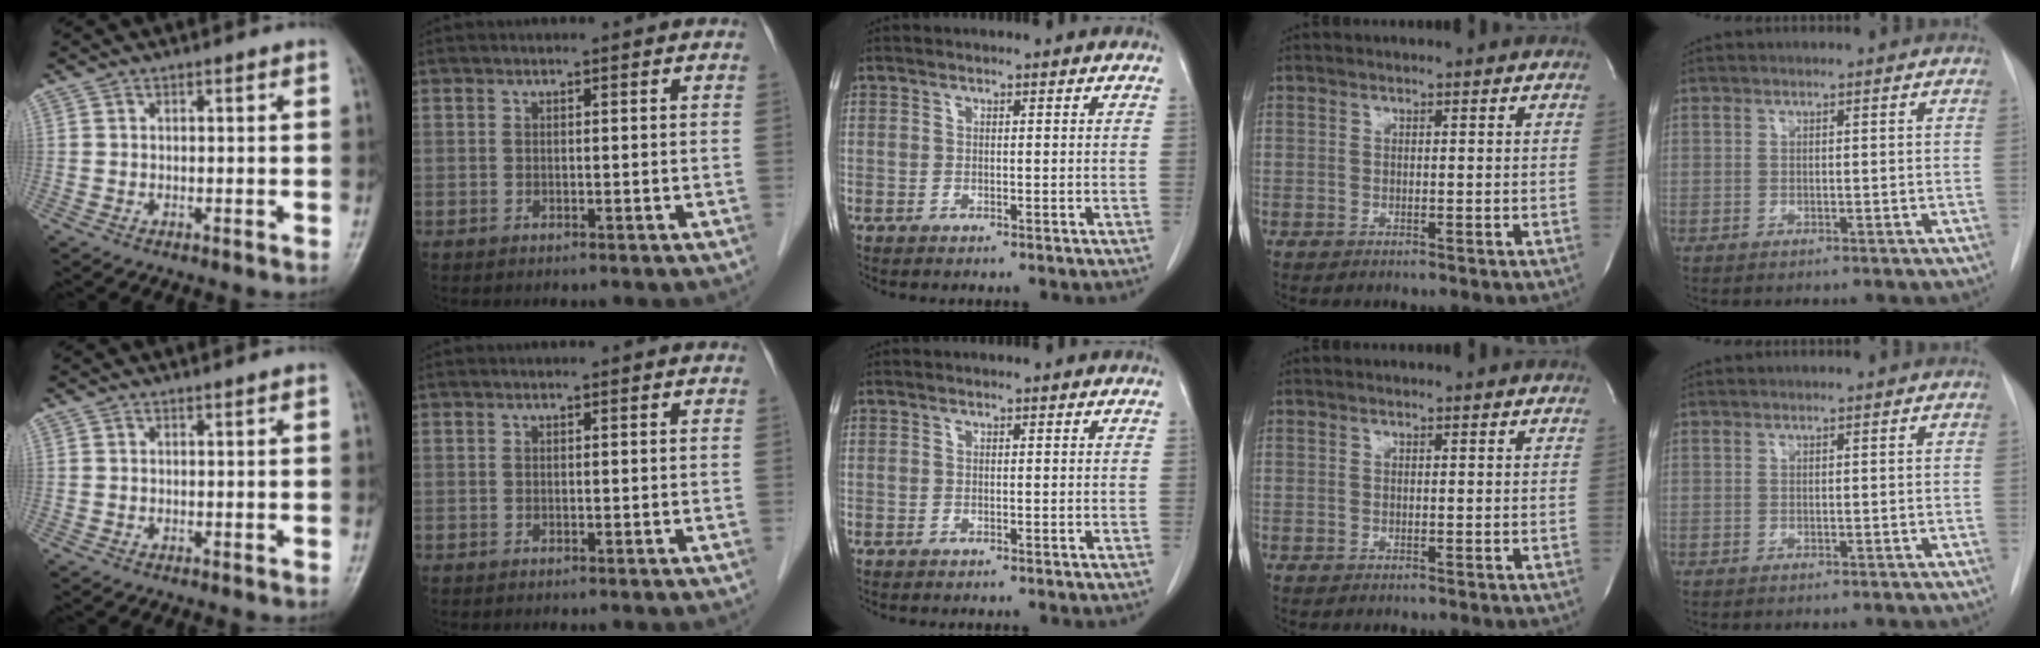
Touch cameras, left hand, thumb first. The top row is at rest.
{}